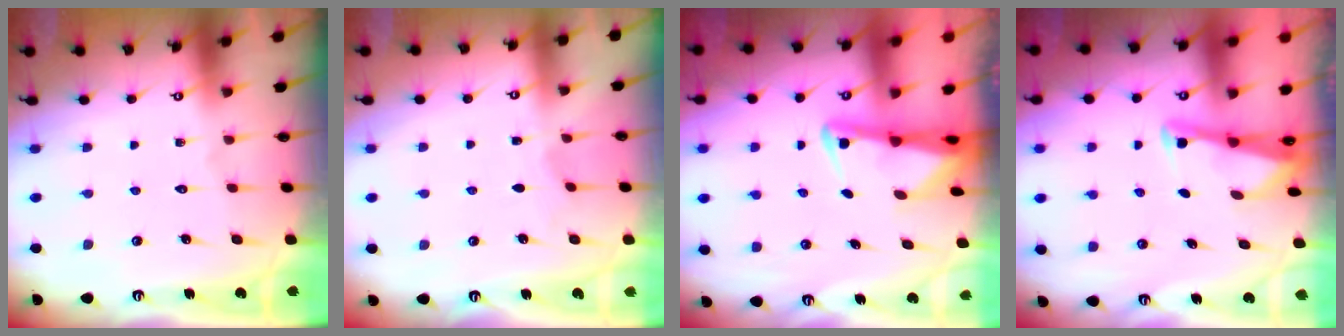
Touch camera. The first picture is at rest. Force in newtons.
{"total": 2.7, "press": 2.7, "slide": 0.2}
{"total": 2.6, "press": 2.5, "slide": 0.6}
{"total": 2.7, "press": 2.7, "slide": 0.1}